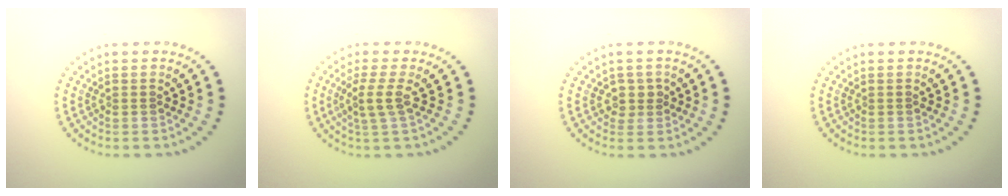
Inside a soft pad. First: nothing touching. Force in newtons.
{"total": 2.2, "press": 1.7, "slide": 1.4}
{"total": 1.7, "press": 1.3, "slide": 1.0}
{"total": 0.0}